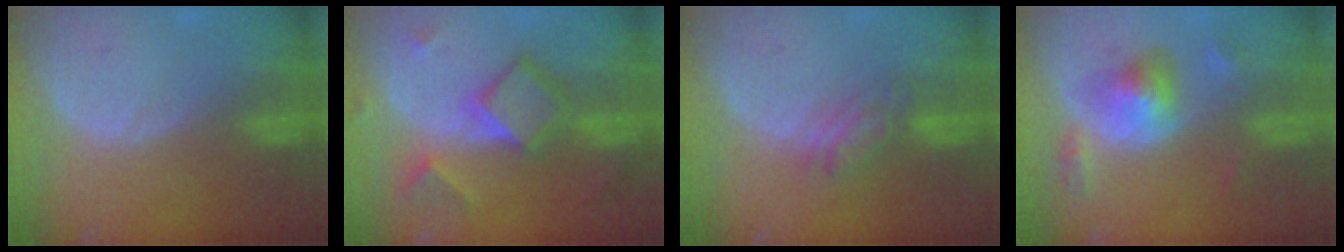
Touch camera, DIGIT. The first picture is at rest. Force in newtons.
{"total": 7.9, "press": 7.9, "slide": 0.4}
{"total": 4.6, "press": 4.4, "slide": 1.4}
{"total": 6.3, "press": 5.7, "slide": 2.5}